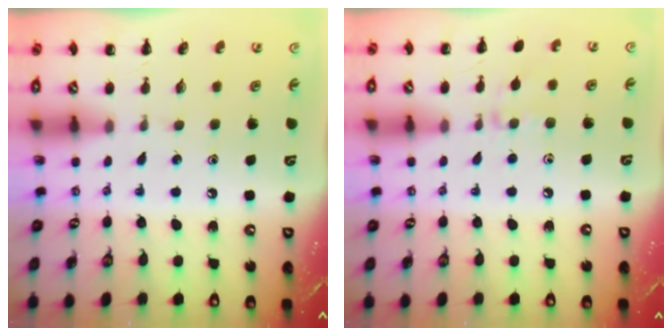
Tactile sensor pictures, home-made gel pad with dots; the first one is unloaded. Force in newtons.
{"total": 6.9, "press": 6.6, "slide": 1.9}